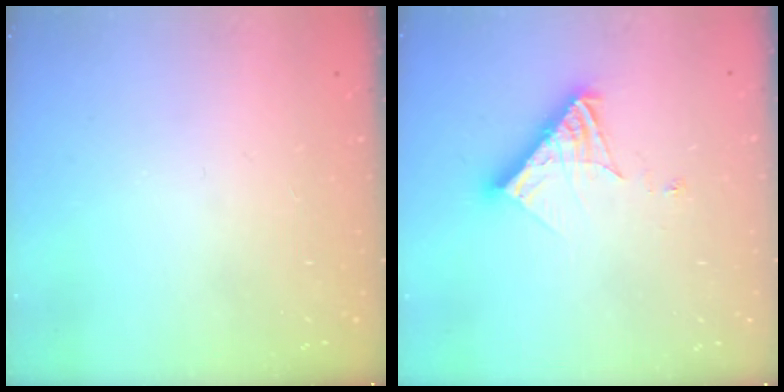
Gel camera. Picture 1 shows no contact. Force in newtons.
{"total": 11.7, "press": 11.6, "slide": 1.5}